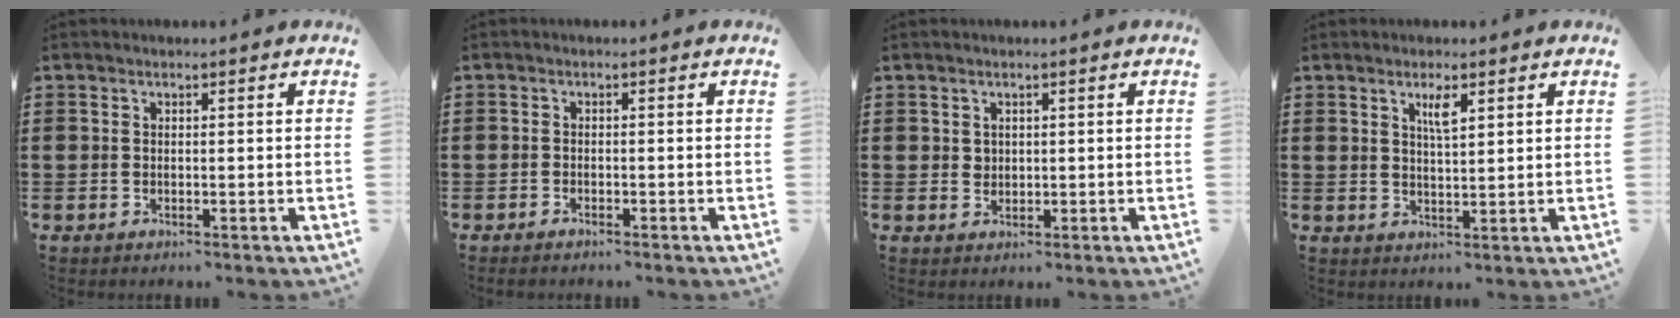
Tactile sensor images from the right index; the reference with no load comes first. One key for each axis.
{"total": 1.0, "fx": -1.0, "fy": 0.1, "fz": 0.2, "tx": -0.007, "ty": -0.002, "tz": -0.018}
{"total": 1.3, "fx": 0.8, "fy": 1.0, "fz": 0.3, "tx": -0.008, "ty": 0.004, "tz": 0.016}
{"total": 2.9, "fx": 1.6, "fy": 0.7, "fz": 2.4, "tx": -0.043, "ty": 0.001, "tz": 0.024}